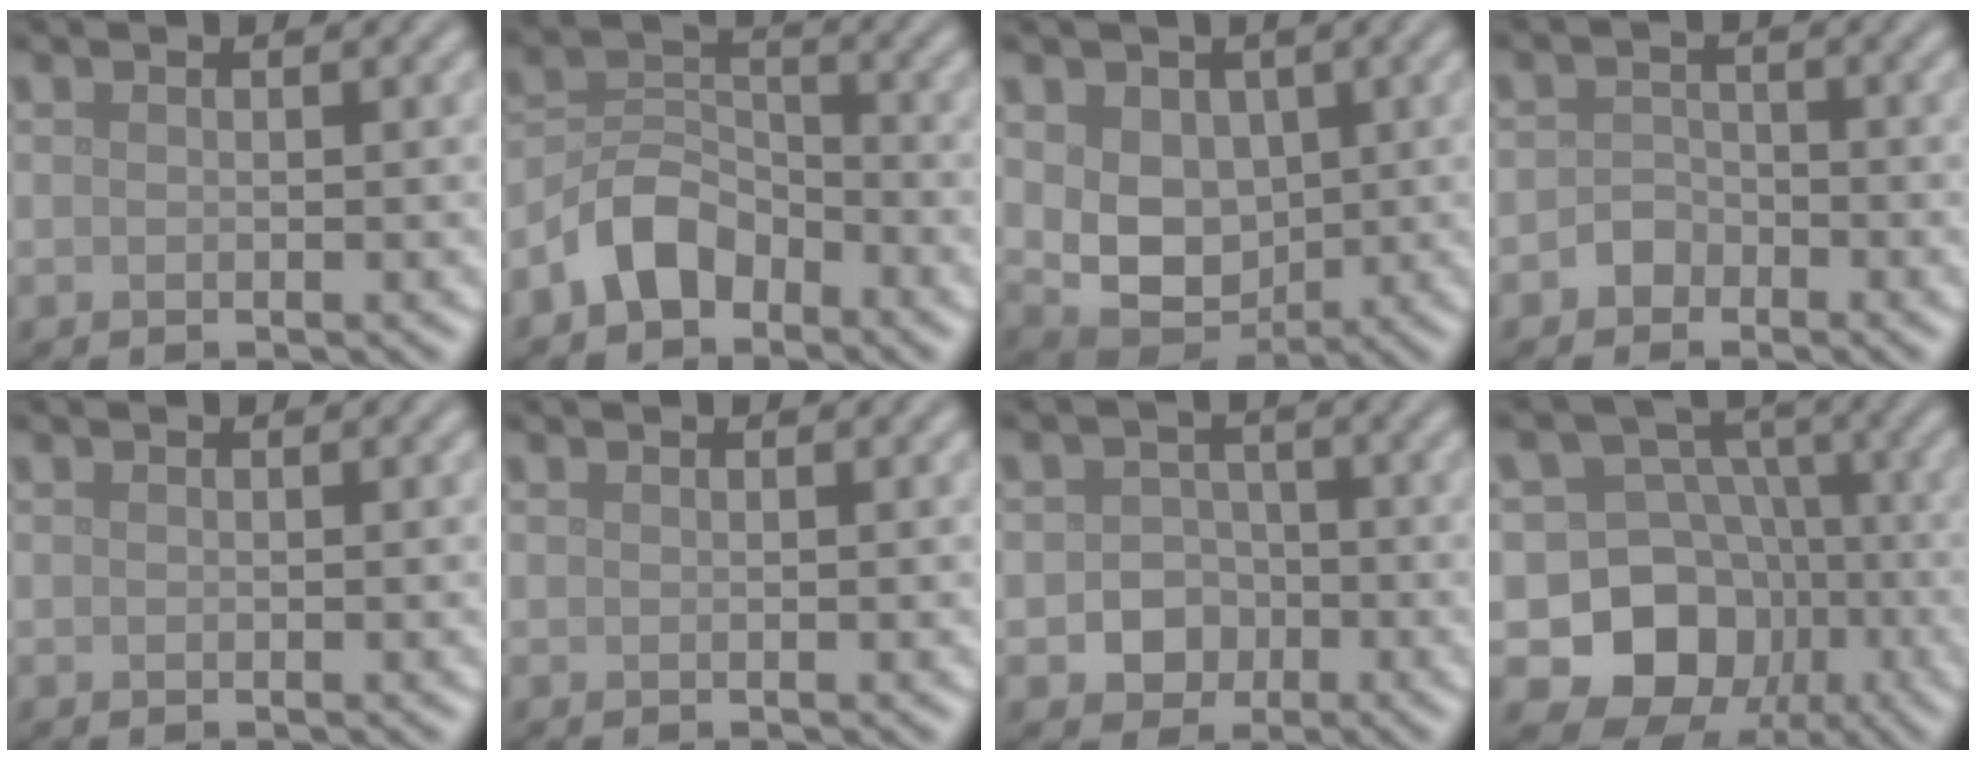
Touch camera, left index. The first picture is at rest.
{"total": 4.8, "force": [-3.1, 3.0, 2.1], "torque": [-0.035, 0.009, -0.070]}
{"total": 6.3, "force": [0.7, 4.9, 3.9], "torque": [-0.073, -0.016, 0.023]}
{"total": 1.8, "force": [-1.1, 1.4, 0.4], "torque": [0.000, 0.008, -0.023]}
{"total": 0.0}
{"total": 0.0}
{"total": 3.8, "force": [-1.1, 3.4, 1.4], "torque": [0.011, 0.001, -0.035]}
{"total": 11.6, "force": [-4.0, 10.1, 4.3], "torque": [-0.071, 0.010, -0.099]}